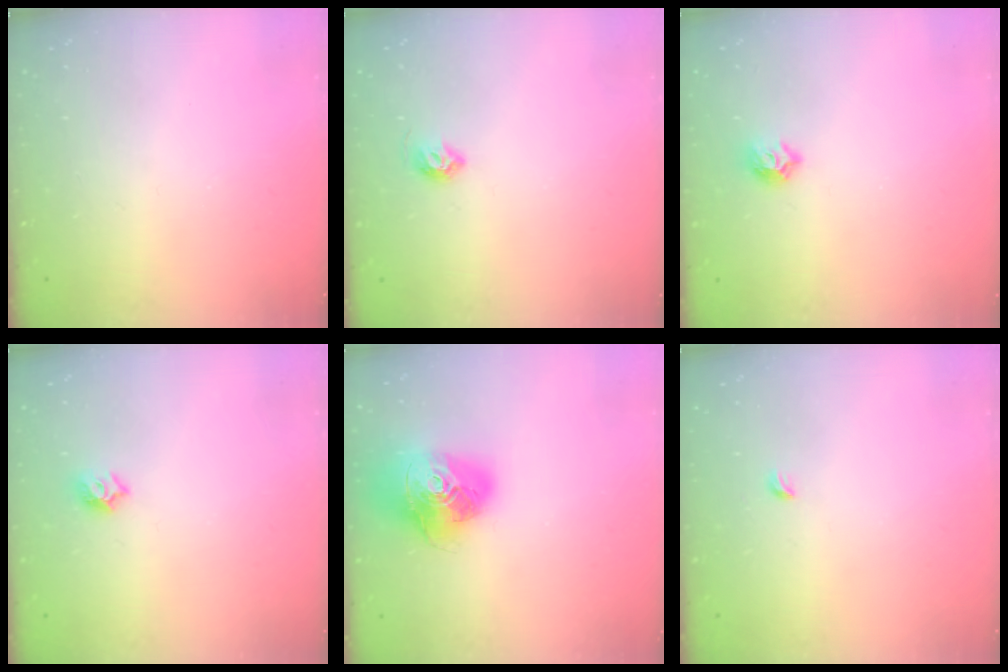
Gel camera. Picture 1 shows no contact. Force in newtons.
{"total": 5.6, "press": 5.5, "slide": 1.0}
{"total": 6.3, "press": 6.2, "slide": 0.9}
{"total": 6.9, "press": 6.8, "slide": 0.9}
{"total": 17.1, "press": 17.0, "slide": 2.2}
{"total": 2.7, "press": 2.6, "slide": 0.6}